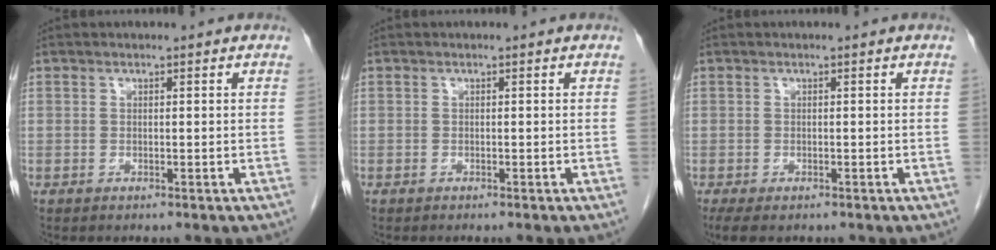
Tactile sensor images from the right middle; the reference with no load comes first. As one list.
[{"total": 0.0}, {"total": 3.7, "force": [-2.7, 1.4, 2.0], "torque": [-0.039, -0.013, -0.042]}]